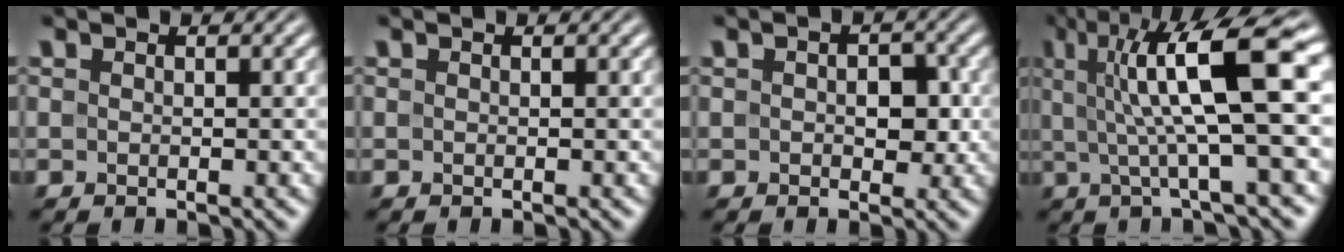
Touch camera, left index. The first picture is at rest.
{"total": 0.0}
{"total": 2.6, "force": [0.1, 1.6, 2.0], "torque": [-0.030, 0.000, 0.000]}
{"total": 10.4, "force": [2.4, 2.0, 9.9], "torque": [-0.151, 0.006, 0.040]}